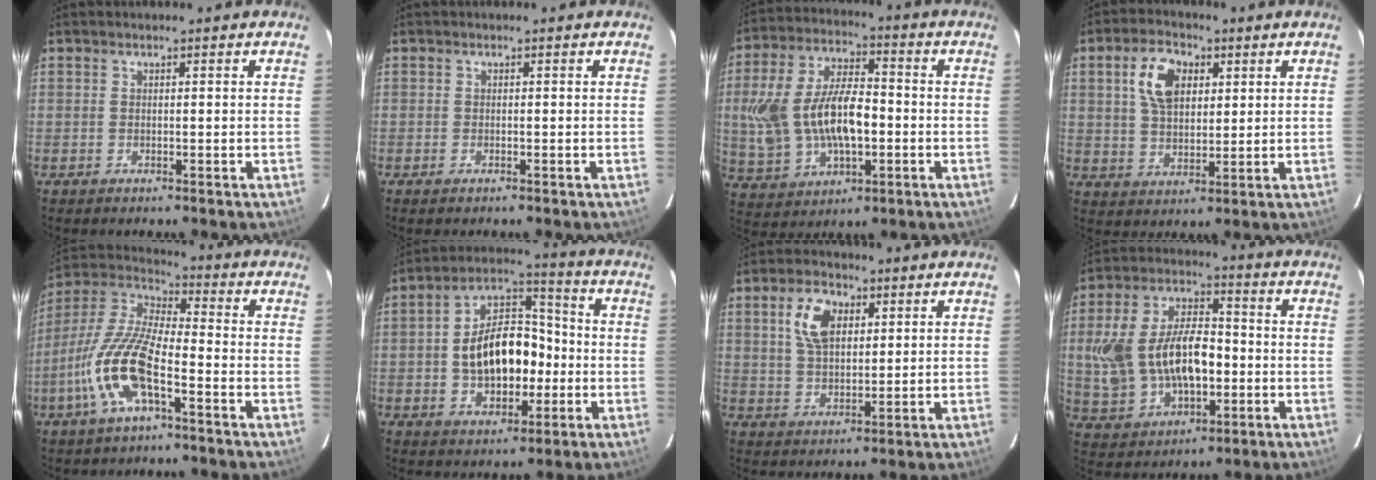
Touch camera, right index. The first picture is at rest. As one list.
[{"total": 0.8, "force": [-0.6, 0.4, 0.4], "torque": [-0.008, -0.004, -0.012]}, {"total": 17.8, "force": [-1.7, 9.7, 14.8], "torque": [-0.319, 0.008, -0.014]}, {"total": 9.2, "force": [3.2, 5.5, 6.6], "torque": [-0.124, 0.021, 0.062]}, {"total": 14.8, "force": [-6.3, 4.5, 12.6], "torque": [-0.271, -0.008, -0.129]}, {"total": 14.4, "force": [-2.1, 9.3, 10.9], "torque": [-0.206, 0.031, -0.024]}, {"total": 8.6, "force": [3.1, 5.0, 6.2], "torque": [-0.118, 0.018, 0.062]}, {"total": 18.4, "force": [-1.7, 11.0, 14.6], "torque": [-0.317, 0.012, -0.013]}]